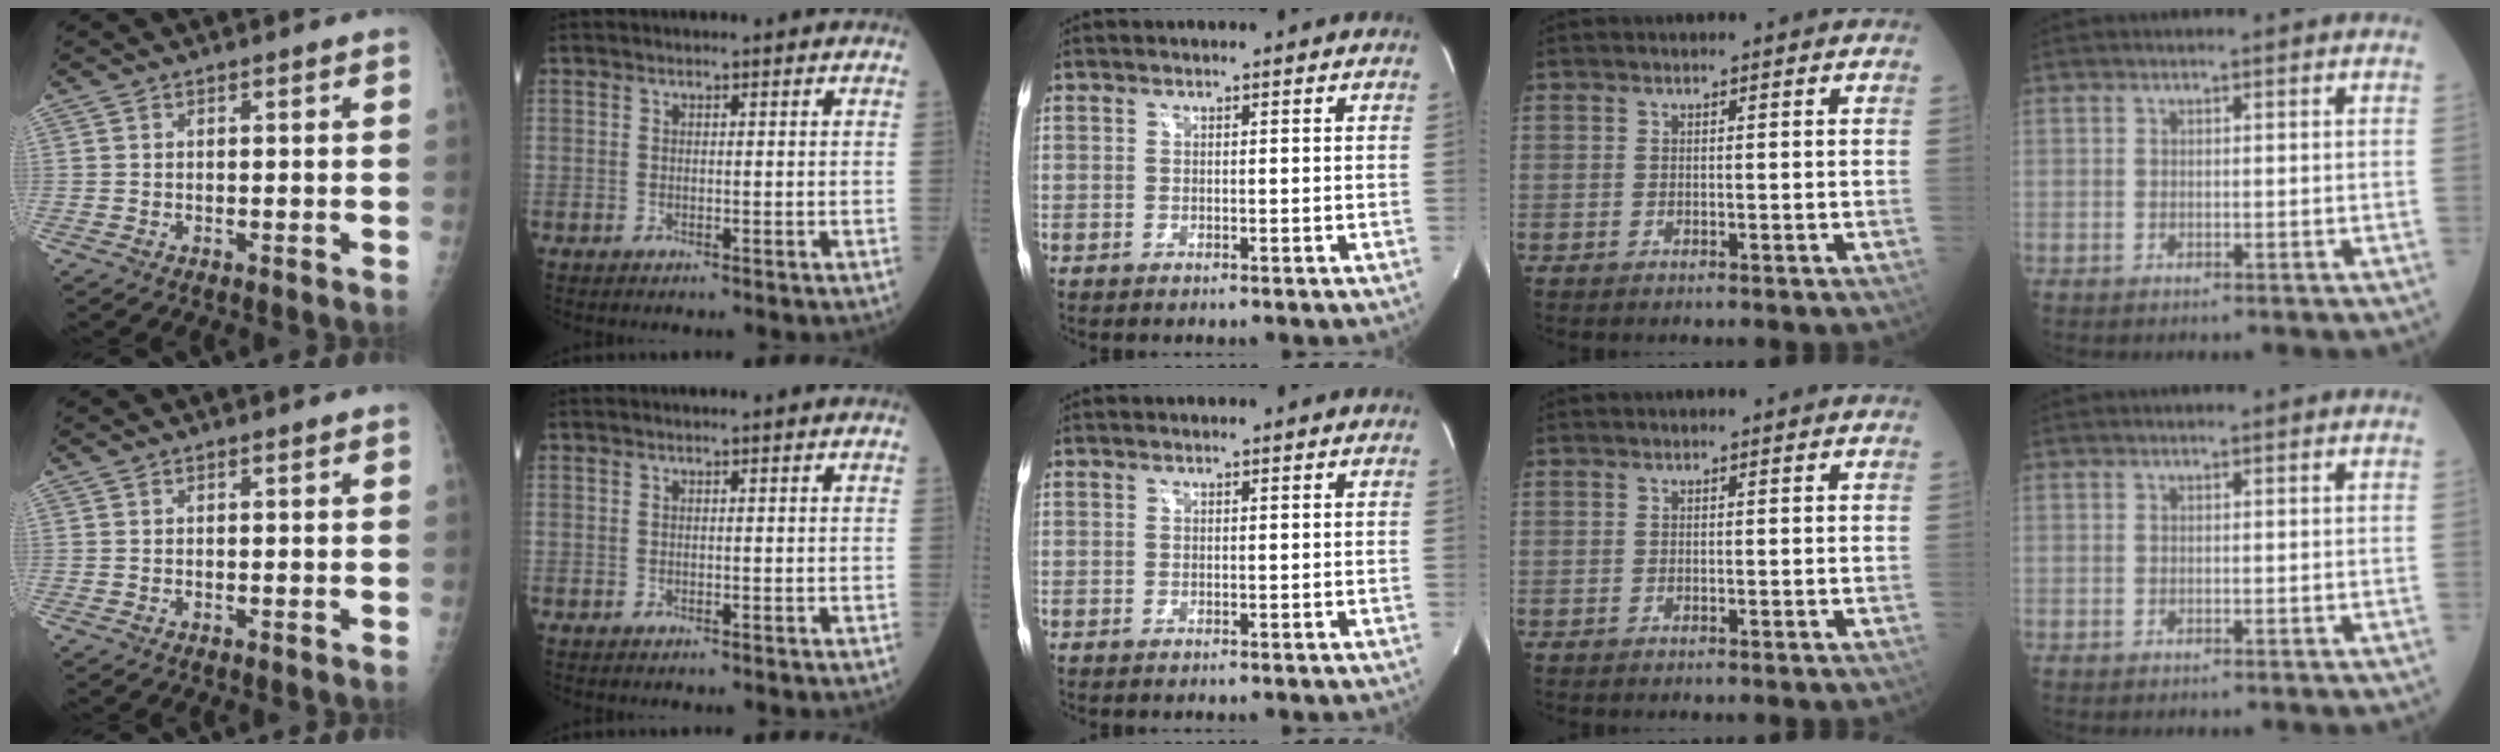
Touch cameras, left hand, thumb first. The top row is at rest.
{}